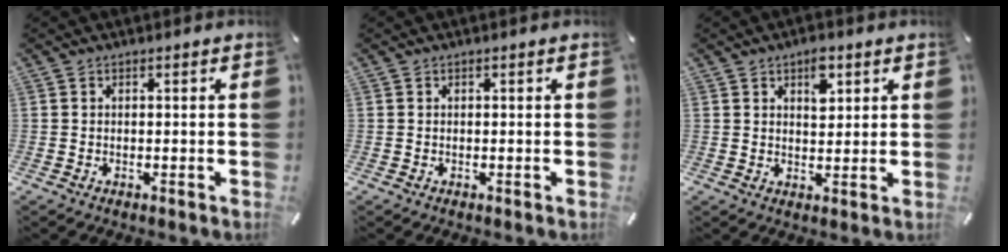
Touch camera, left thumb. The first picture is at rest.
{"total": 0.0}
{"total": 5.3, "force": [2.5, 3.2, 3.4], "torque": [-0.033, -0.008, 0.037]}